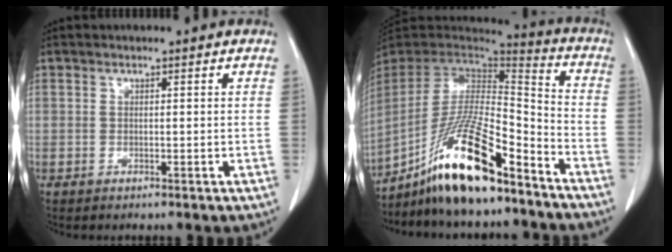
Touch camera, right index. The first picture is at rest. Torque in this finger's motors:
{"motor_torque": [1.26, -0.88, 0.67, 0.21]}